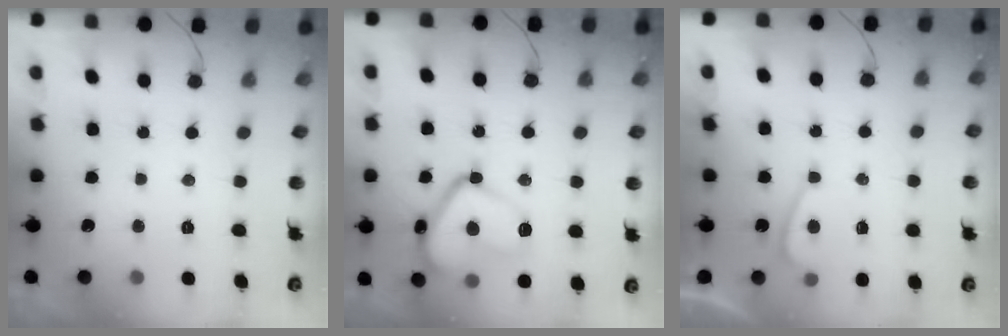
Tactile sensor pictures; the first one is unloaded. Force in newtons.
{"total": 16.8, "press": 16.8, "slide": 1.2}
{"total": 3.2, "press": 3.2, "slide": 0.7}